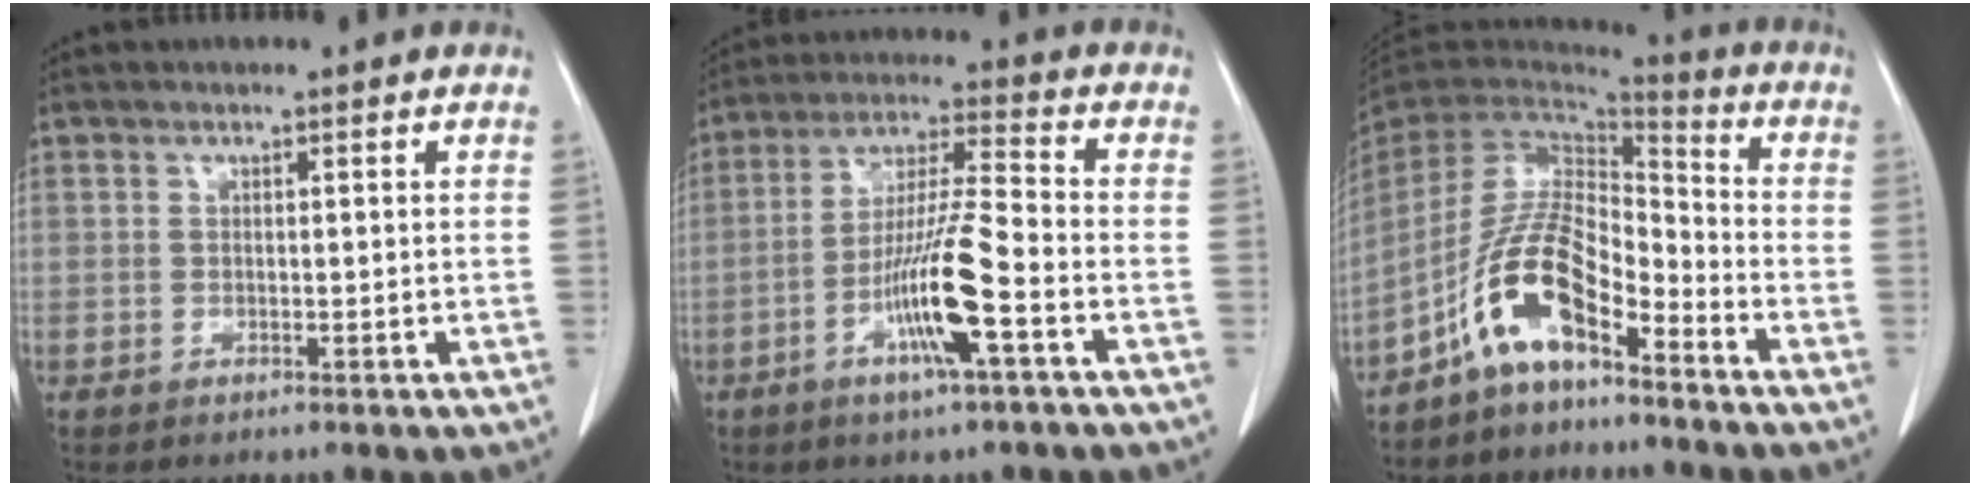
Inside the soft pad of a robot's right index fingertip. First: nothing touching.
{"total": 11.7, "force": [-4.4, 0.1, 10.8], "torque": [-0.209, -0.005, -0.085]}
{"total": 10.8, "force": [-6.5, 3.6, 7.8], "torque": [-0.173, 0.019, -0.124]}